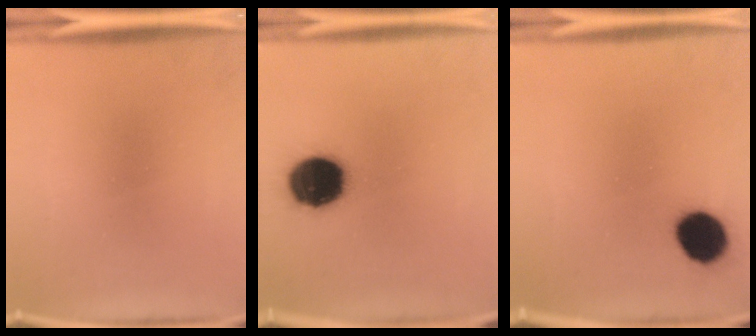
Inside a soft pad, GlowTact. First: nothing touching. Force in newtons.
{"total": 17.0}
{"total": 10.3}